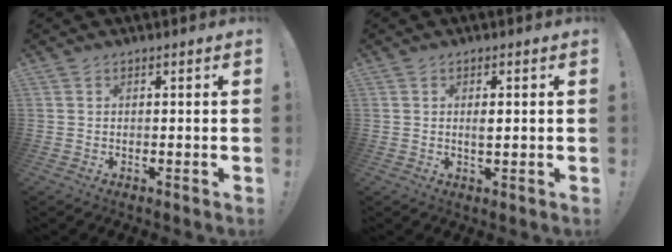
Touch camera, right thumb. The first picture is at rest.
{"total": 2.0, "force": [0.1, 0.8, 1.8], "torque": [-0.026, -0.003, -0.001]}